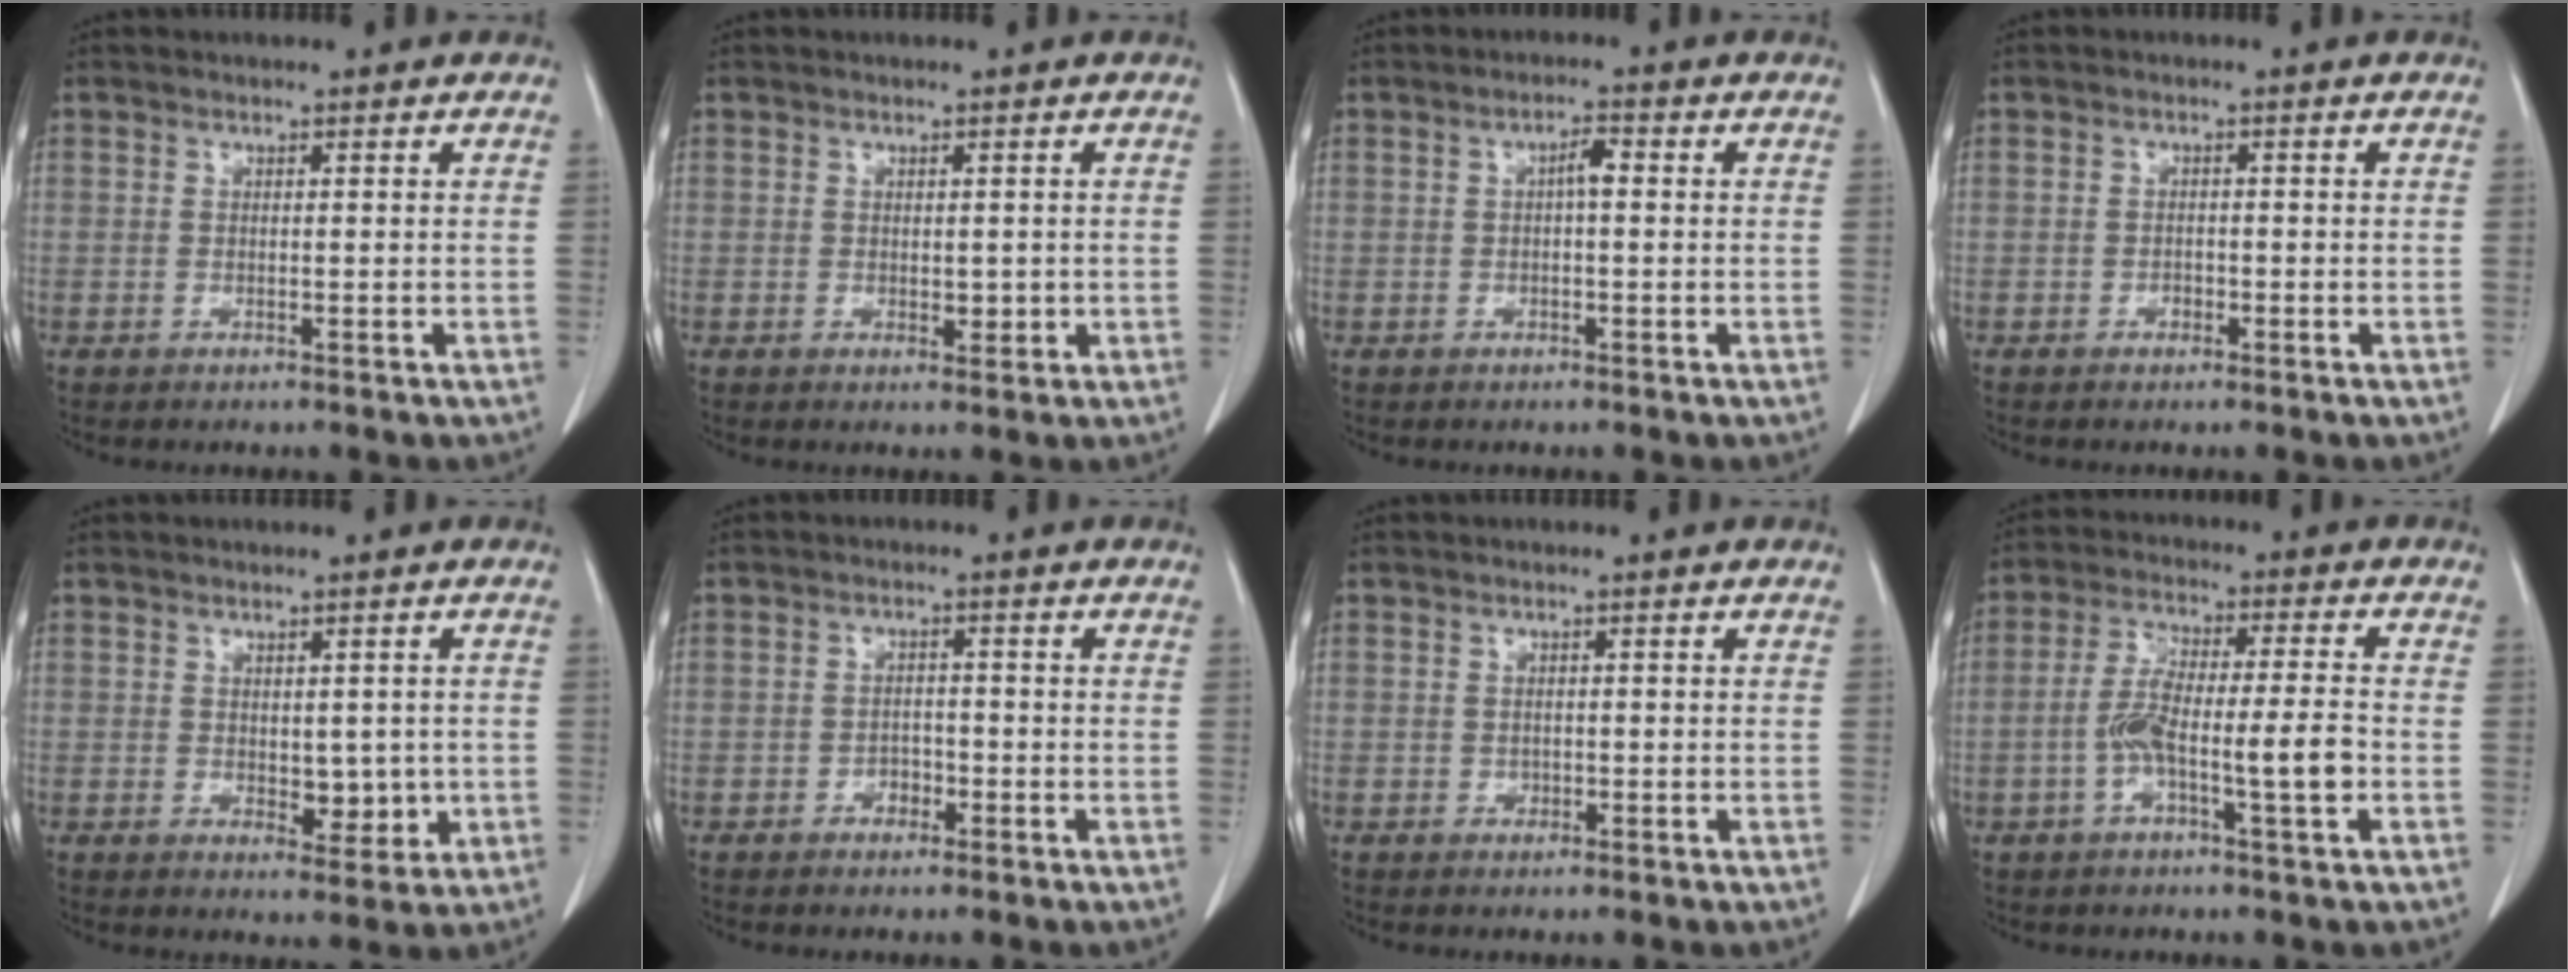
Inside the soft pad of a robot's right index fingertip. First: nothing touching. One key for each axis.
{"total": 1.8, "fx": -0.1, "fy": 1.0, "fz": 1.5, "tx": -0.020, "ty": -0.004, "tz": 0.004}
{"total": 2.2, "fx": 0.2, "fy": 0.6, "fz": 2.2, "tx": -0.036, "ty": 0.005, "tz": 0.003}
{"total": 1.0, "fx": -0.6, "fy": 0.6, "fz": 0.5, "tx": -0.008, "ty": 0.003, "tz": -0.008}
{"total": 2.8, "fx": -0.1, "fy": 1.6, "fz": 2.3, "tx": -0.027, "ty": -0.005, "tz": 0.007}
{"total": 2.0, "fx": -1.1, "fy": 1.3, "fz": 0.9, "tx": -0.009, "ty": 0.007, "tz": -0.018}
{"total": 0.6, "fx": -0.2, "fy": 0.5, "fz": 0.2, "tx": 0.000, "ty": 0.003, "tz": -0.005}
{"total": 8.8, "fx": -2.4, "fy": 0.8, "fz": 8.4, "tx": -0.159, "ty": 0.014, "tz": -0.047}